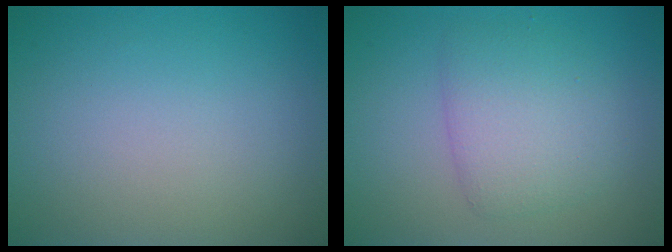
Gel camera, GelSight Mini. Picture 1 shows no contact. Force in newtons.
{"total": 3.9, "press": 3.8, "slide": 0.2}